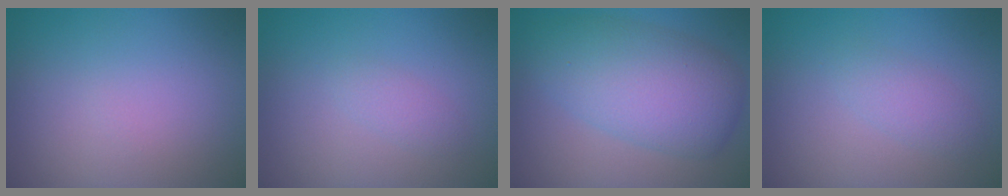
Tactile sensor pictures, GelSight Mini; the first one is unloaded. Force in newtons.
{"total": 1.0, "press": 1.0, "slide": 0.0}
{"total": 7.2, "press": 7.2, "slide": 0.2}
{"total": 1.6, "press": 1.6, "slide": 0.1}